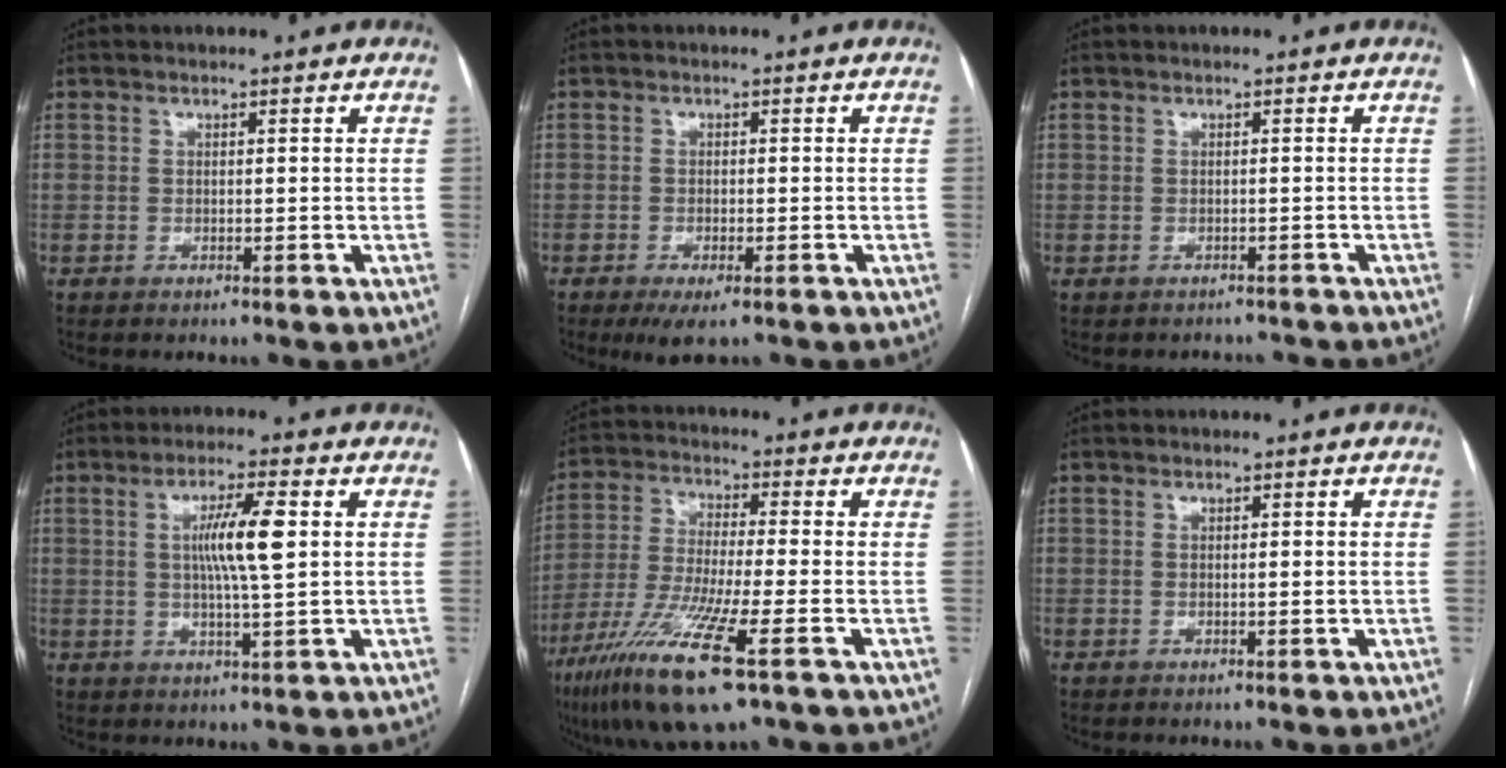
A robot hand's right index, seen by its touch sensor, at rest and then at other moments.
{"total": 4.4, "force": [-2.9, 1.1, 3.1], "torque": [-0.049, -0.008, -0.041]}
{"total": 2.4, "force": [-2.1, 1.0, -0.4], "torque": [0.005, 0.006, -0.028]}
{"total": 7.6, "force": [1.3, 0.2, 7.4], "torque": [-0.135, 0.001, 0.022]}
{"total": 14.7, "force": [-7.8, 0.5, 12.4], "torque": [-0.266, -0.040, -0.144]}
{"total": 0.8, "force": [-0.1, 0.1, 0.8], "torque": [-0.014, -0.002, 0.000]}